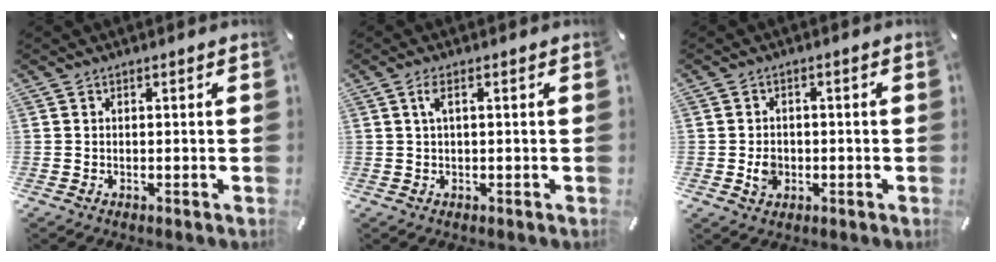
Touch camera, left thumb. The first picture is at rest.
{"total": 2.7, "force": [0.6, 0.7, 2.6], "torque": [-0.052, 0.005, 0.009]}
{"total": 4.0, "force": [-0.8, 3.4, 2.0], "torque": [-0.033, -0.001, -0.015]}